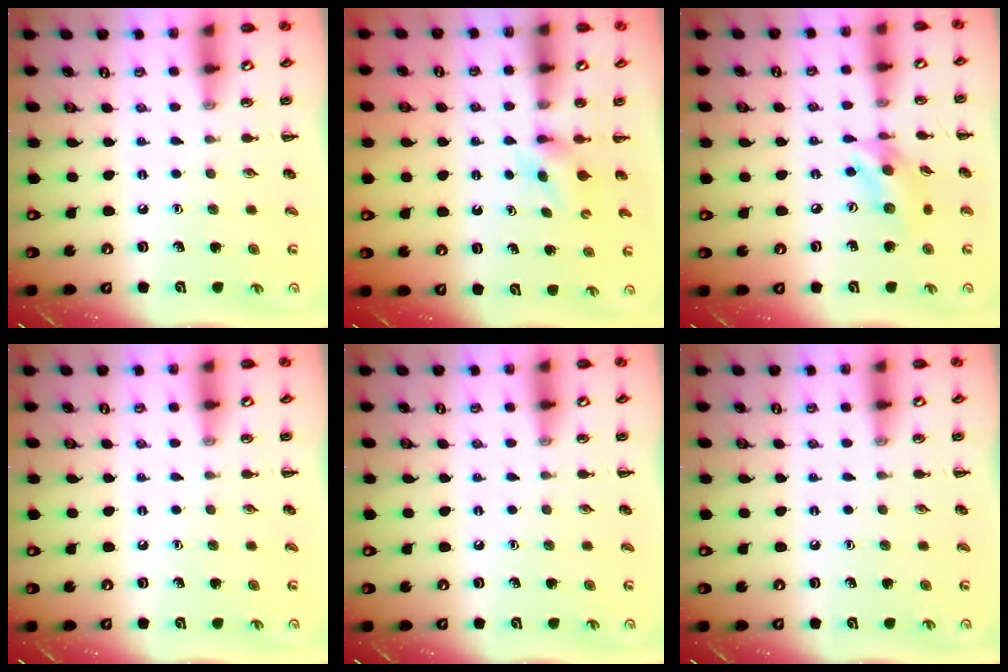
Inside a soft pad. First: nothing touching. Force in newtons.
{"total": 3.2, "press": 2.9, "slide": 1.4}
{"total": 10.0, "press": 9.8, "slide": 1.7}
{"total": 0.0}
{"total": 0.0}
{"total": 0.0}